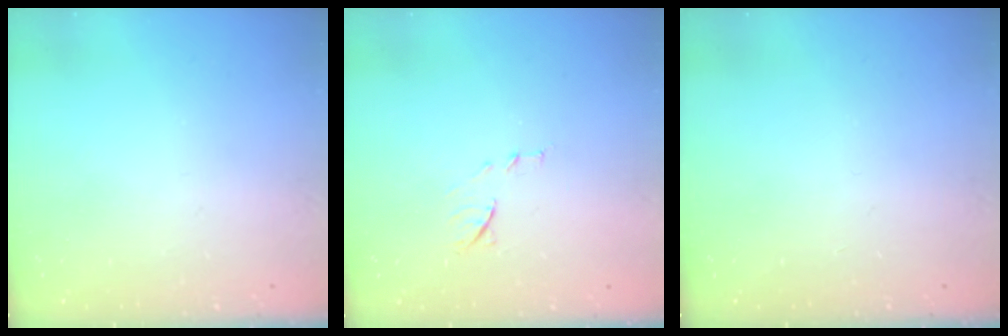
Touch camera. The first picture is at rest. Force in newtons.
{"total": 7.9, "press": 7.9, "slide": 0.7}
{"total": 0.0}